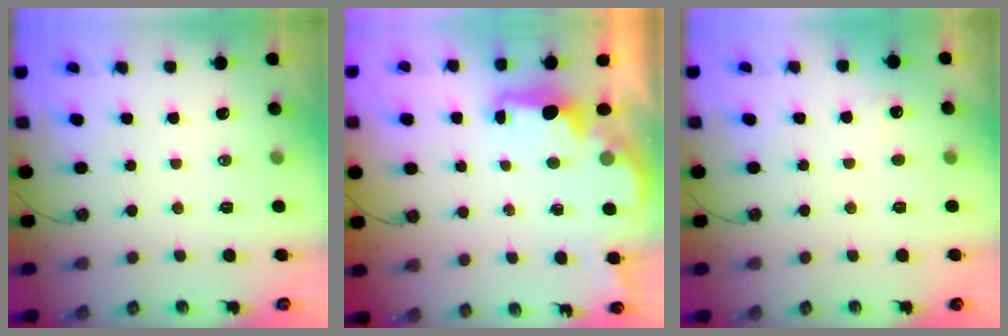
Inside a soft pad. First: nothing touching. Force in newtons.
{"total": 1.9, "press": 1.8, "slide": 0.7}
{"total": 2.7, "press": 2.5, "slide": 1.0}